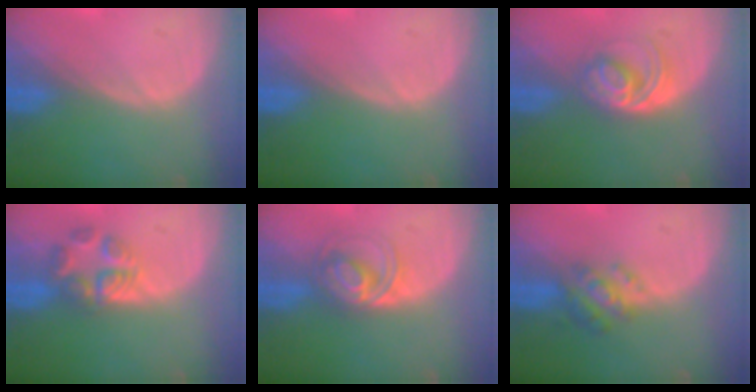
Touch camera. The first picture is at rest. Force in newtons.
{"total": 0.0}
{"total": 6.2, "press": 5.3, "slide": 3.2}
{"total": 5.6, "press": 5.5, "slide": 1.1}
{"total": 6.0, "press": 5.6, "slide": 2.3}
{"total": 4.7, "press": 4.6, "slide": 1.0}